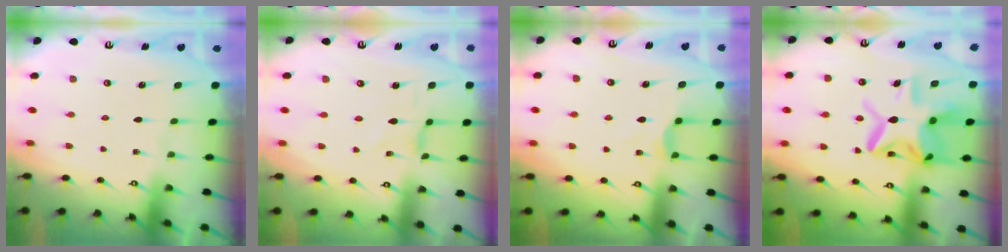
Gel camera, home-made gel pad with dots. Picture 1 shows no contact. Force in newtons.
{"total": 0.0}
{"total": 2.8, "press": 2.8, "slide": 0.4}
{"total": 15.1, "press": 15.0, "slide": 1.4}